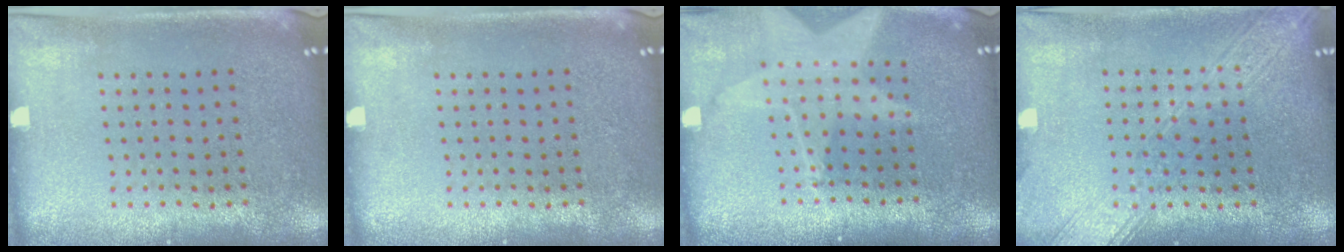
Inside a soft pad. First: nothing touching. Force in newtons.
{"total": 0.0}
{"total": 1.8, "press": 1.5, "slide": 1.0}
{"total": 3.3, "press": 3.2, "slide": 0.4}